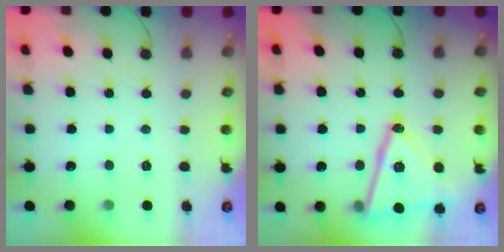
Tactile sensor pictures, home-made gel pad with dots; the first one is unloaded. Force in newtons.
{"total": 18.1, "press": 17.7, "slide": 3.5}